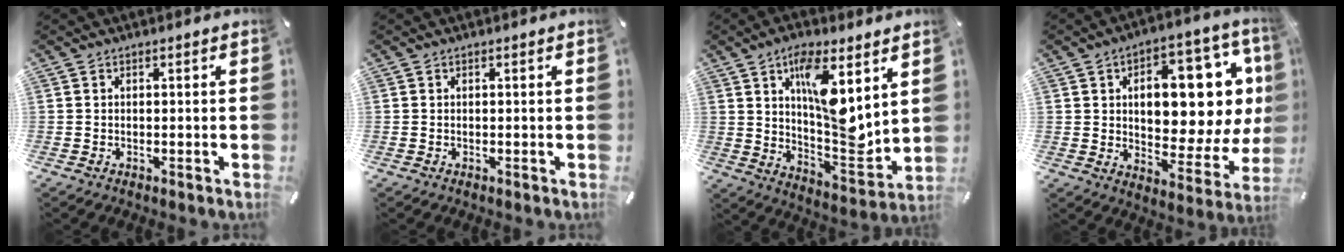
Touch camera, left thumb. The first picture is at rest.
{"total": 0.0}
{"total": 14.4, "force": [6.3, 5.4, 11.8], "torque": [-0.179, -0.047, 0.104]}
{"total": 19.3, "force": [5.4, 10.5, 15.2], "torque": [-0.191, -0.043, 0.087]}